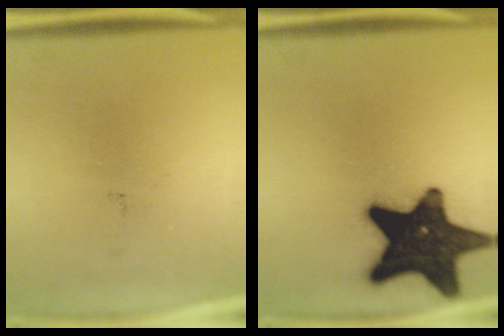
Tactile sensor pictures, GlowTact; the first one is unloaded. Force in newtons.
{"total": 19.7}